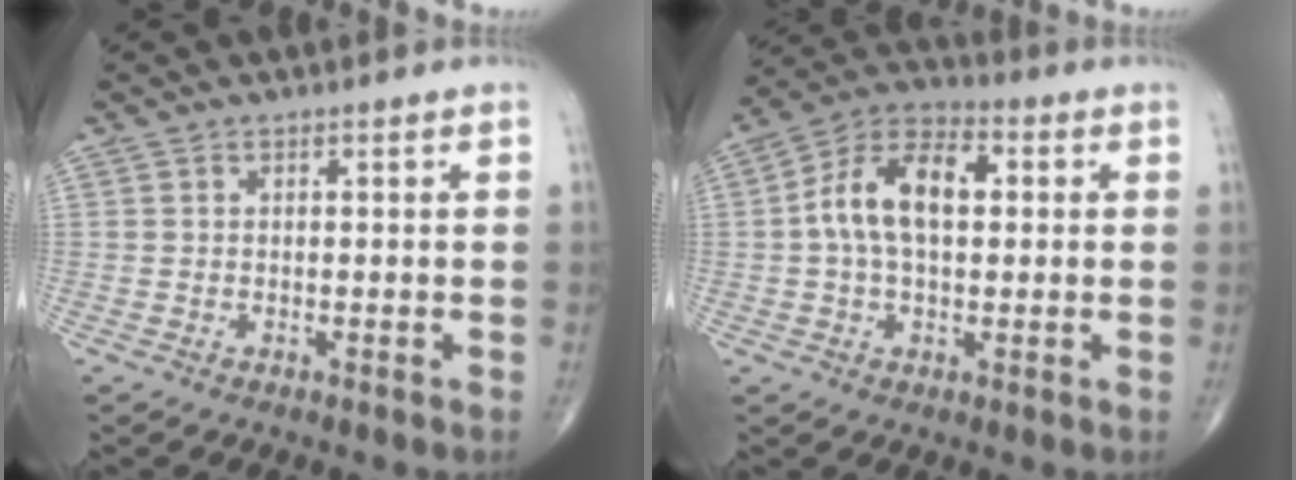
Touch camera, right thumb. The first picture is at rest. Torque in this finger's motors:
{"motor_torque": [0.14, 0.16, 0.17, -0.15, 0.16]}